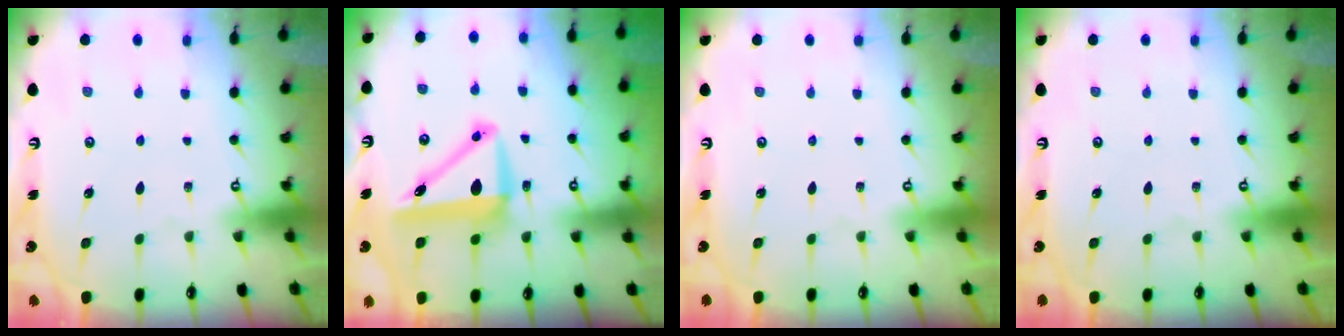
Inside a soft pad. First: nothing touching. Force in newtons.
{"total": 9.3, "press": 8.7, "slide": 3.2}
{"total": 0.0}
{"total": 0.0}